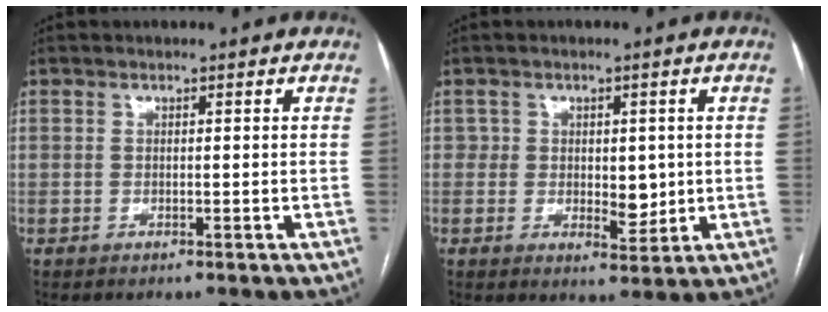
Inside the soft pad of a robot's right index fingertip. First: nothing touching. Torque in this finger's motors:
{"motor_torque": [-0.16, -0.02, -0.06, -0.01]}